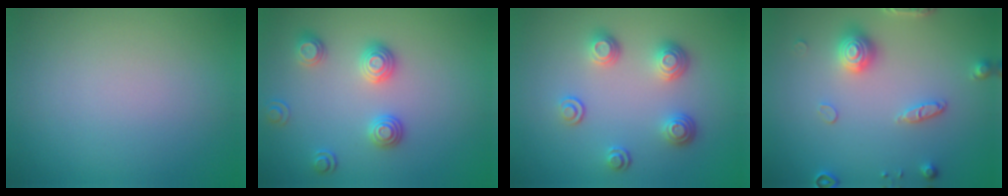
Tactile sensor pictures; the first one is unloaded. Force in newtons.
{"total": 2.7, "press": 2.6, "slide": 0.9}
{"total": 3.5, "press": 2.7, "slide": 2.1}
{"total": 3.6, "press": 3.3, "slide": 1.4}